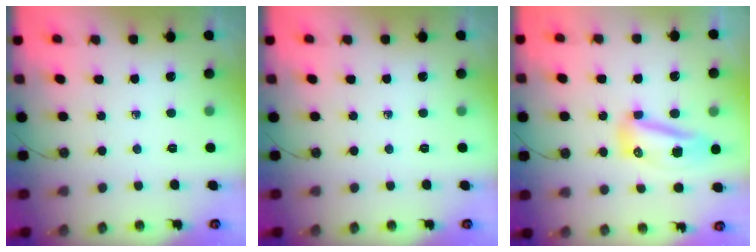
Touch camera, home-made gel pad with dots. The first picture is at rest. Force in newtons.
{"total": 0.0}
{"total": 9.5, "press": 9.4, "slide": 1.7}